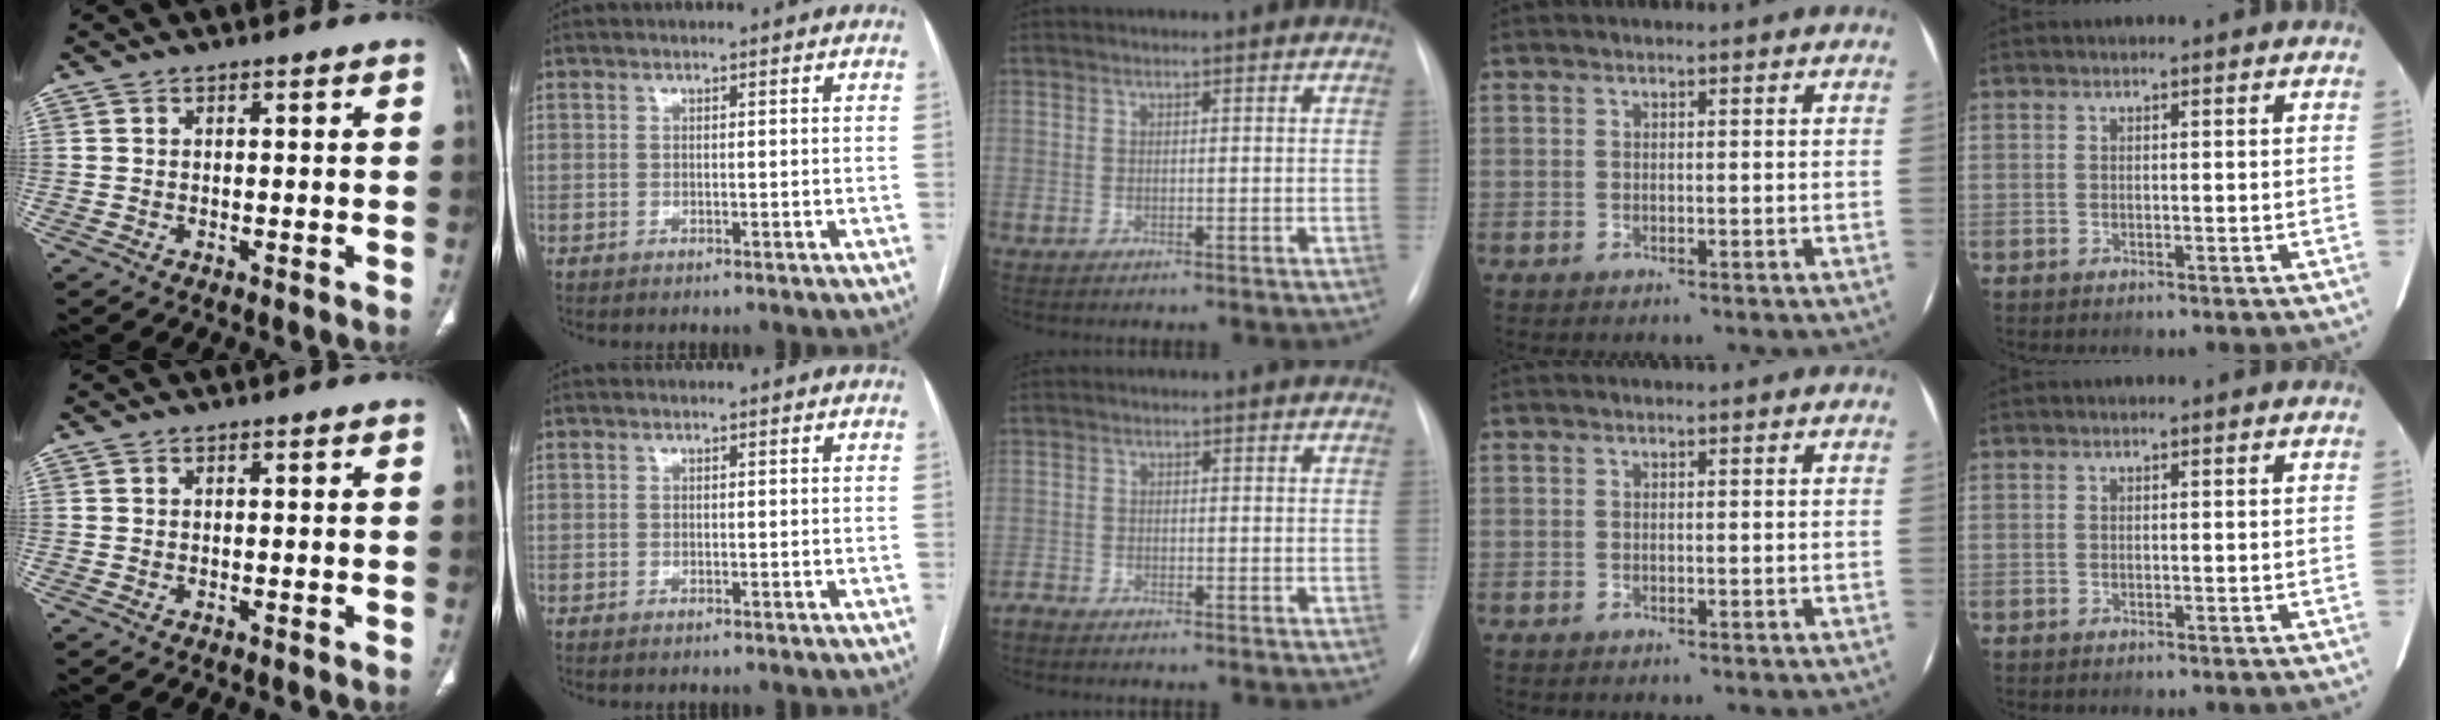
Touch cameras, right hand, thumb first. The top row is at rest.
{"middle": {"total": 1.7, "force": [-1.6, 0.2, 0.4], "torque": [-0.008, -0.004, -0.026]}}